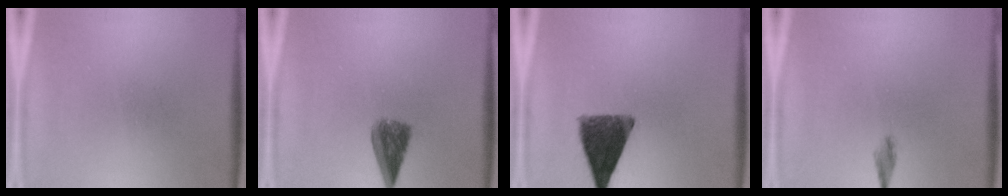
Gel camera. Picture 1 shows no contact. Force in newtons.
{"total": 5.4}
{"total": 10.5}
{"total": 1.3}